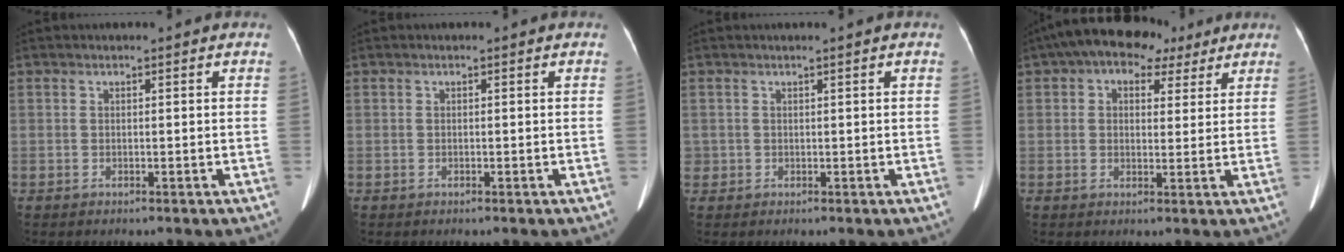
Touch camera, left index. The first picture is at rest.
{"total": 0.0}
{"total": 0.5, "force": [0.0, 0.5, 0.2], "torque": [-0.001, 0.011, -0.001]}
{"total": 8.7, "force": [5.1, 5.3, 4.7], "torque": [-0.066, 0.039, 0.074]}